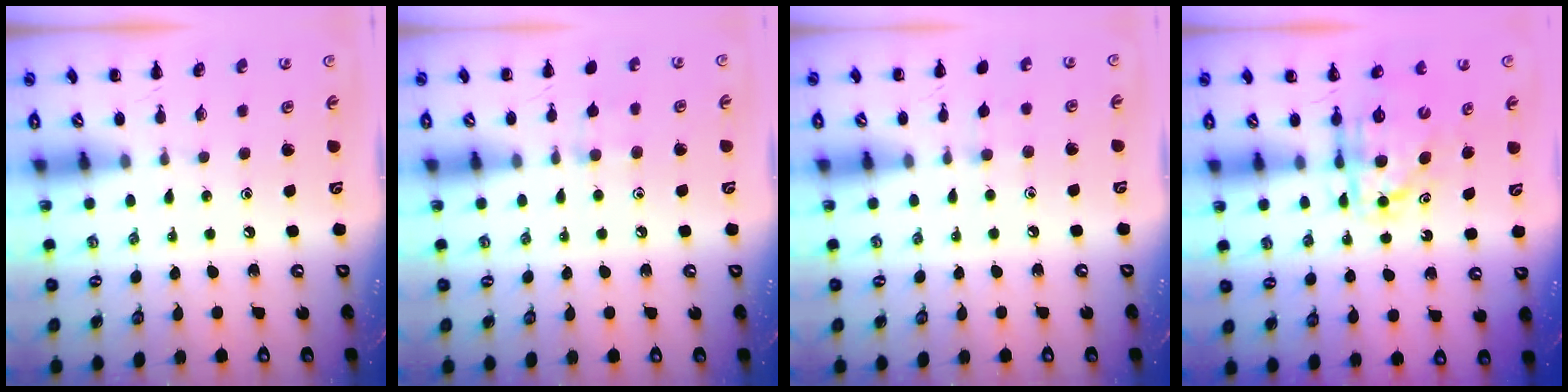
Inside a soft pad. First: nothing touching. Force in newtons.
{"total": 7.4, "press": 7.0, "slide": 2.3}
{"total": 4.8, "press": 4.4, "slide": 2.0}
{"total": 6.9, "press": 6.8, "slide": 1.4}